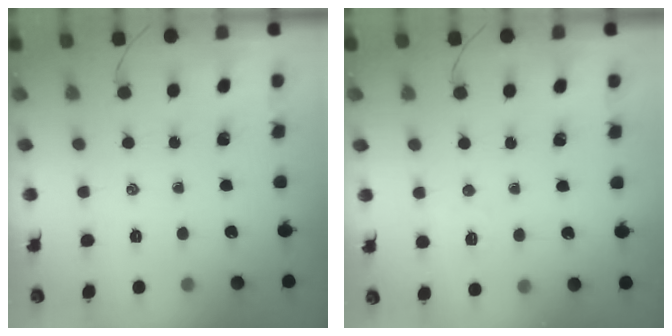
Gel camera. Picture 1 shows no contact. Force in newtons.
{"total": 4.0, "press": 3.9, "slide": 1.0}